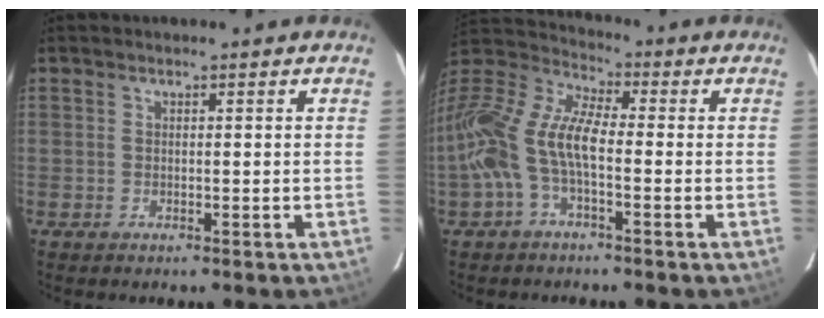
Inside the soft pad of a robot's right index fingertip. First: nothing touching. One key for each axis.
{"total": 14.5, "fx": -3.0, "fy": 6.1, "fz": 12.9, "tx": -0.264, "ty": 0.009, "tz": -0.070}